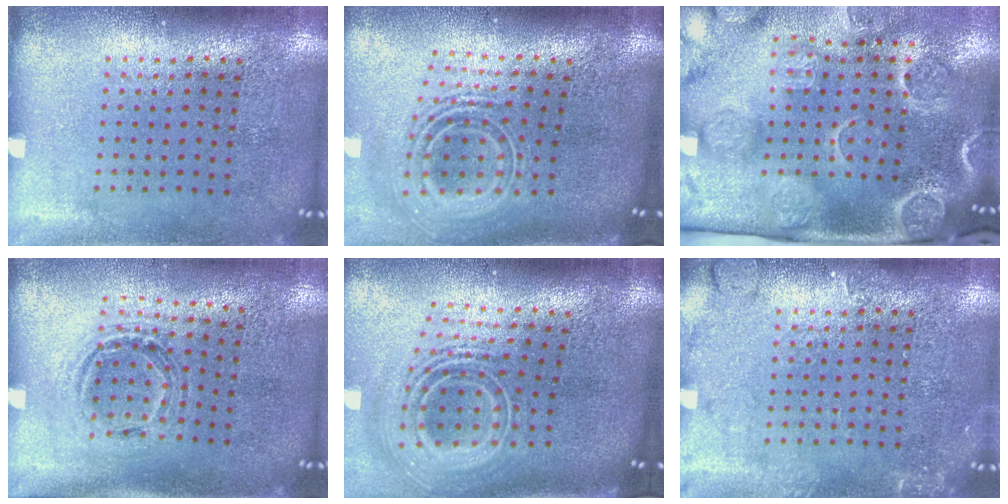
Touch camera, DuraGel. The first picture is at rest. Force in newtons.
{"total": 2.7, "press": 1.8, "slide": 1.9}
{"total": 4.4, "press": 3.5, "slide": 2.8}
{"total": 1.0, "press": 1.0, "slide": 0.1}
{"total": 2.8, "press": 1.9, "slide": 2.1}
{"total": 2.0, "press": 2.0, "slide": 0.4}